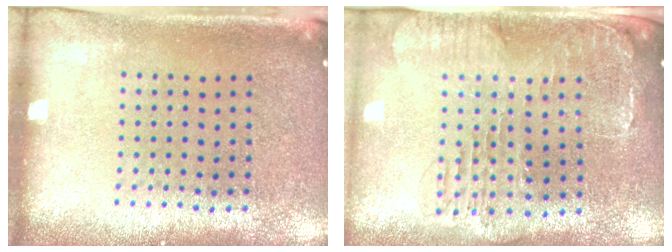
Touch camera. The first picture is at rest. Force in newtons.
{"total": 1.5, "press": 1.4, "slide": 0.4}